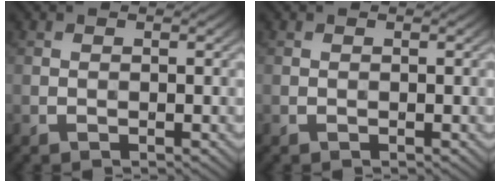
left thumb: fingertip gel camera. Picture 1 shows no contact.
{"total": 0.0}